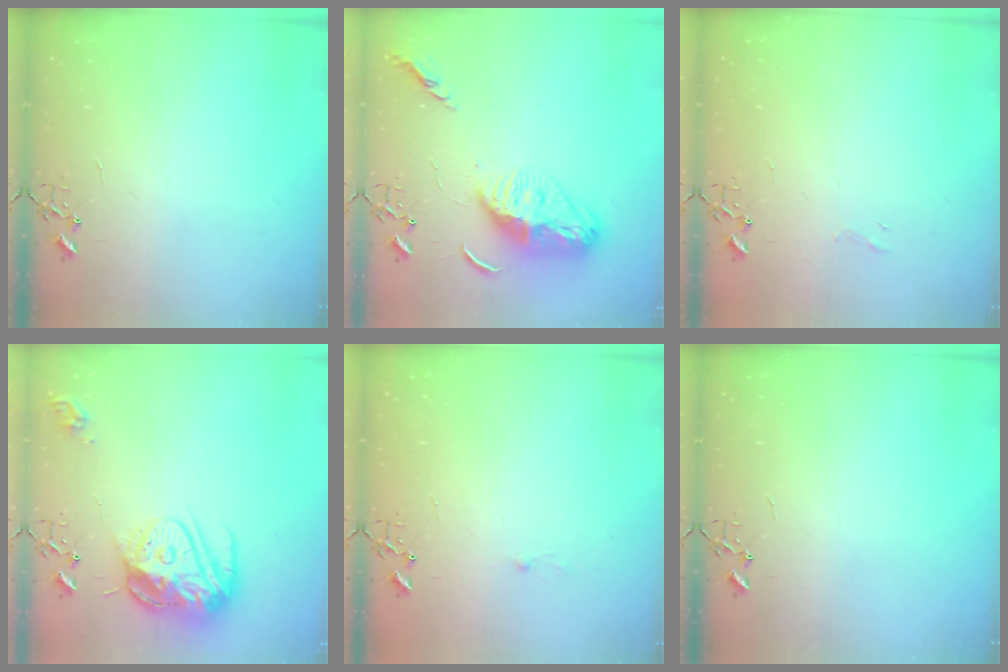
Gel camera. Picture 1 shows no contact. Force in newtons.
{"total": 12.4, "press": 12.3, "slide": 0.8}
{"total": 3.4, "press": 3.4, "slide": 0.3}
{"total": 19.1, "press": 19.1, "slide": 1.5}
{"total": 1.8, "press": 1.8, "slide": 0.2}
{"total": 0.0}